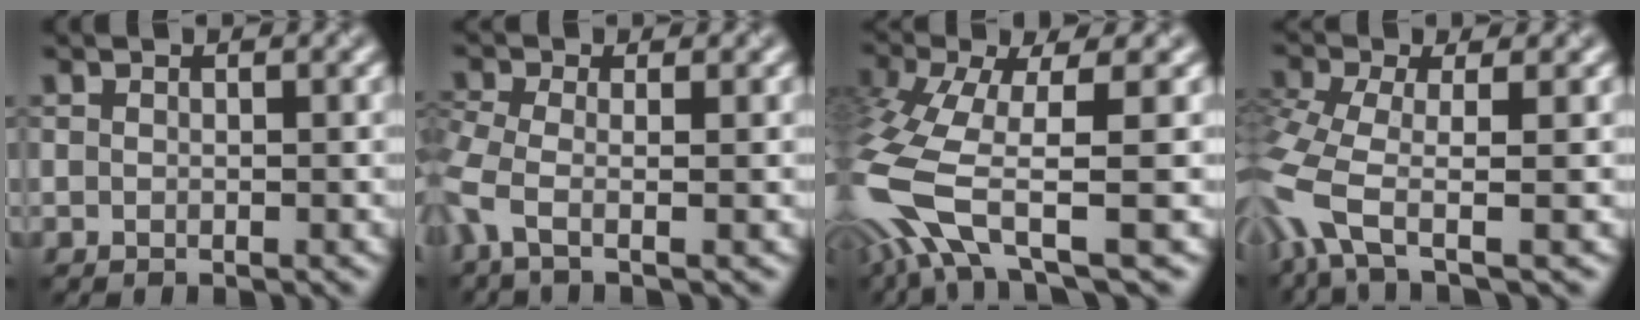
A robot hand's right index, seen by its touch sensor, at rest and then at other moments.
{"total": 3.1, "force": [-1.1, 1.0, 2.8], "torque": [-0.075, -0.009, -0.033]}
{"total": 10.0, "force": [-4.0, 3.4, 8.5], "torque": [-0.202, -0.003, -0.084]}
{"total": 6.4, "force": [-3.1, 2.2, 5.1], "torque": [-0.132, -0.009, -0.073]}